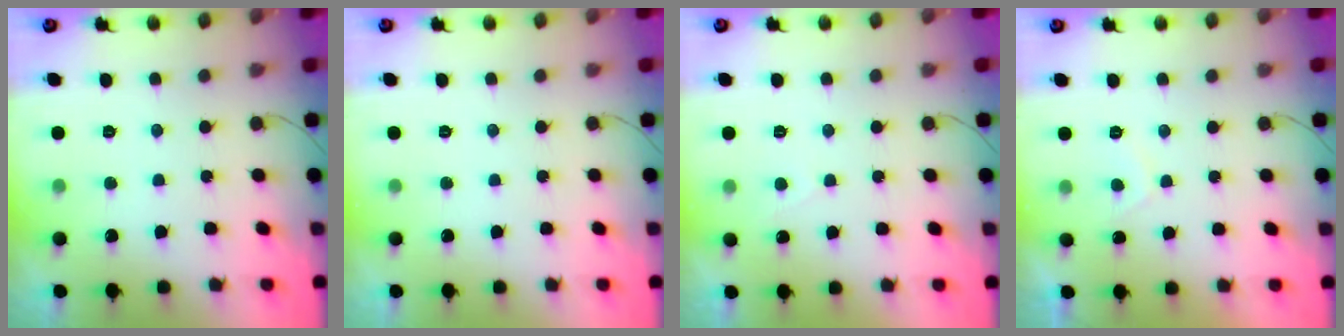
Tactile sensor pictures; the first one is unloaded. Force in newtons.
{"total": 0.0}
{"total": 2.3, "press": 2.3, "slide": 0.4}
{"total": 2.8, "press": 2.7, "slide": 0.8}